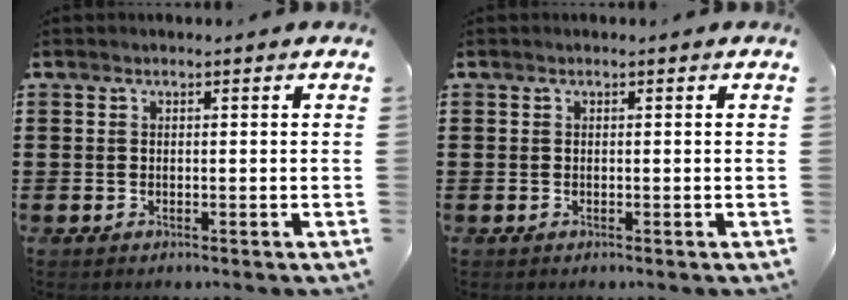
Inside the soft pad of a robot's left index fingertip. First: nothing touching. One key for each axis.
{"total": 0.0}